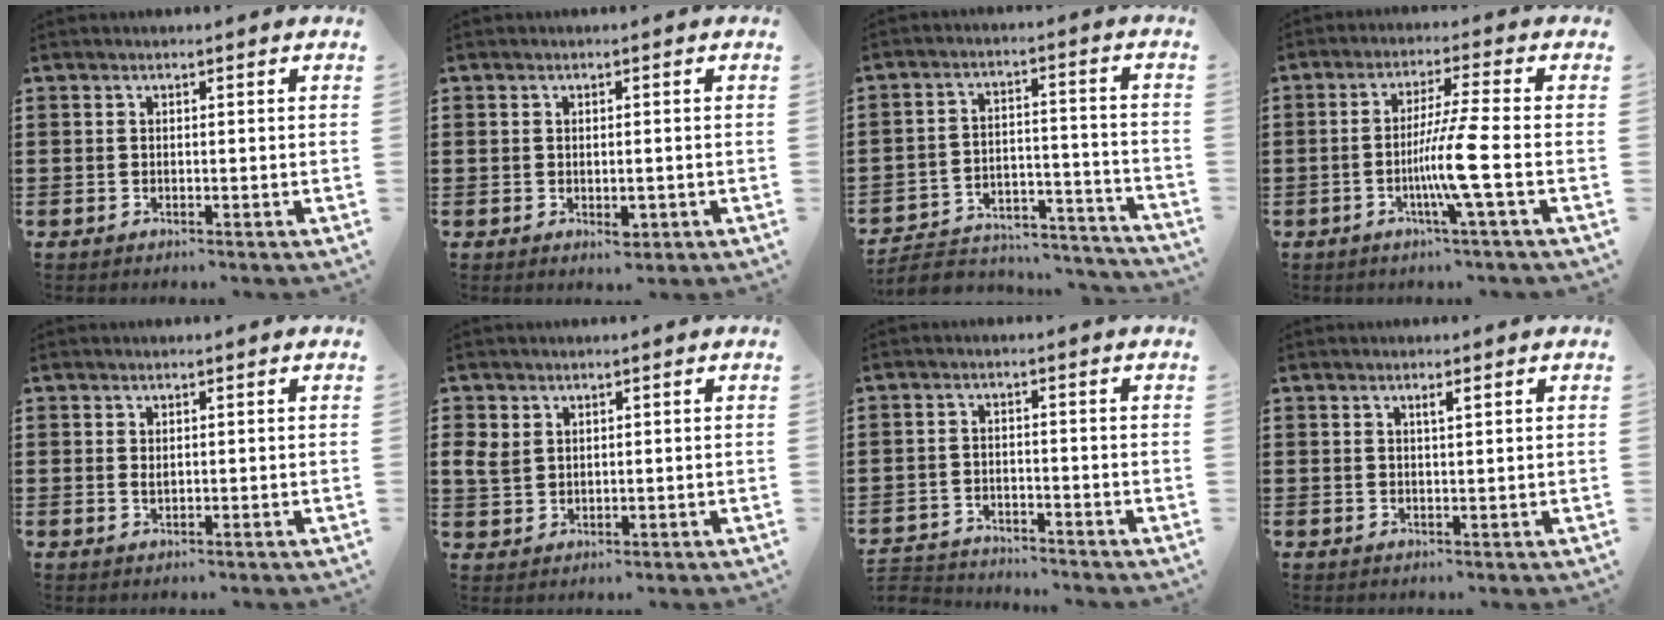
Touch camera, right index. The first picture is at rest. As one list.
[{"total": 2.2, "force": [-0.2, 1.2, 1.8], "torque": [-0.034, 0.002, -0.003]}, {"total": 5.6, "force": [-5.3, 1.3, 1.2], "torque": [-0.024, 0.011, -0.106]}, {"total": 7.7, "force": [-2.2, -1.0, 7.3], "torque": [-0.138, -0.017, -0.047]}, {"total": 0.7, "force": [0.4, 0.4, 0.5], "torque": [-0.011, 0.003, 0.007]}, {"total": 3.4, "force": [1.6, 2.7, 1.4], "torque": [-0.046, 0.008, 0.028]}, {"total": 2.6, "force": [-2.6, 0.3, -0.3], "torque": [-0.003, 0.000, -0.057]}, {"total": 1.3, "force": [0.5, 0.2, 1.1], "torque": [-0.022, 0.003, 0.008]}]